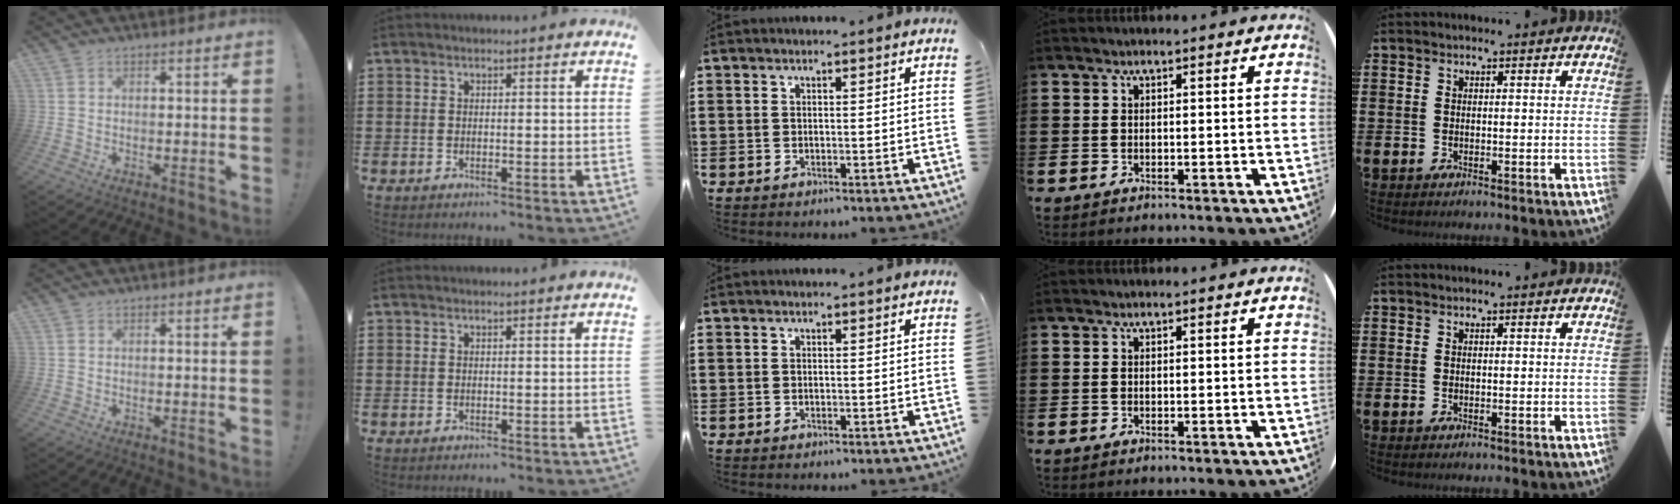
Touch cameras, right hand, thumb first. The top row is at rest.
{}